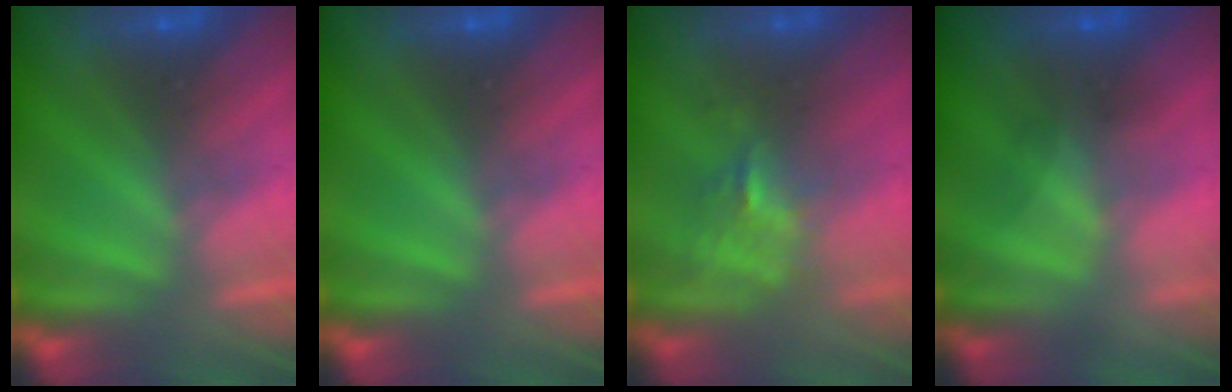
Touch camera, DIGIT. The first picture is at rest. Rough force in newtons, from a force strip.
{"total": 0.0}
{"total": 2.5}
{"total": 1.6}